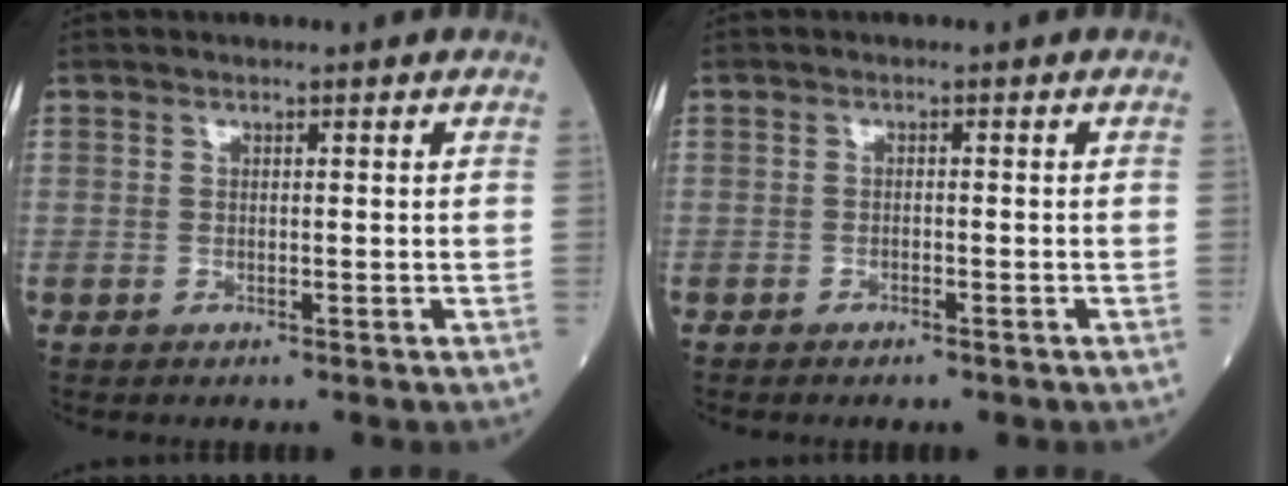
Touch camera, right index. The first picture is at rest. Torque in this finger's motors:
{"motor_torque": [-0.04, -0.14, -0.04, -0.02]}